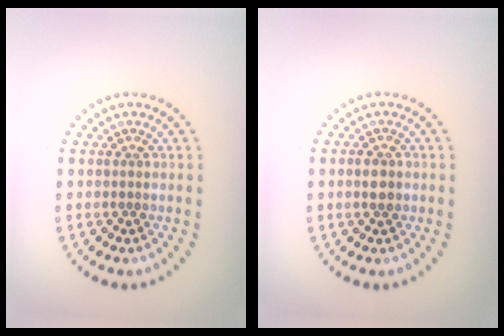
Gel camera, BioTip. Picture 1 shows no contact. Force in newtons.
{"total": 1.4, "press": 1.4, "slide": 0.1}